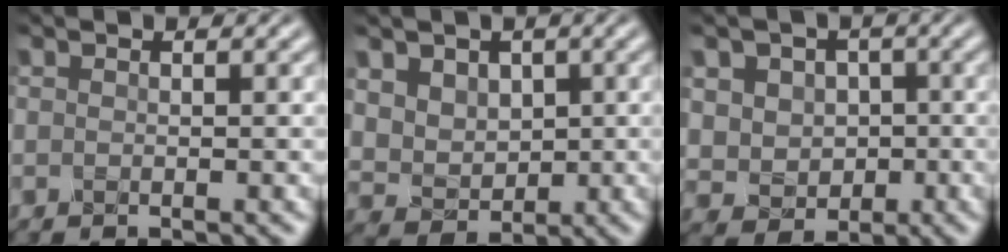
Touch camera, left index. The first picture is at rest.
{"total": 4.8, "force": [1.8, 3.9, 2.2], "torque": [-0.056, -0.004, 0.043]}
{"total": 4.7, "force": [0.6, 4.2, 2.0], "torque": [-0.032, 0.007, -0.001]}